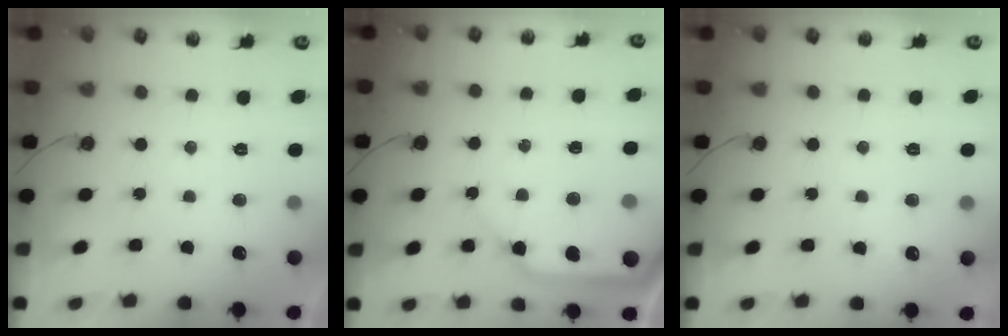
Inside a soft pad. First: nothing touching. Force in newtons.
{"total": 12.0, "press": 11.9, "slide": 1.6}
{"total": 5.2, "press": 5.1, "slide": 0.7}